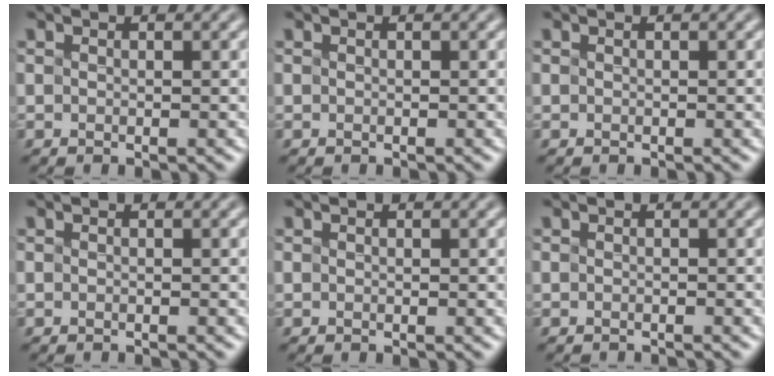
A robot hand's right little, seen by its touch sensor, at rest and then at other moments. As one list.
[{"total": 0.0}, {"total": 0.0}, {"total": 0.7, "force": [-0.6, 0.0, 0.2], "torque": [0.005, -0.009, -0.013]}, {"total": 0.0}, {"total": 1.3, "force": [-1.3, 0.0, 0.2], "torque": [0.008, -0.010, -0.018]}]